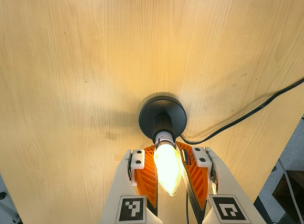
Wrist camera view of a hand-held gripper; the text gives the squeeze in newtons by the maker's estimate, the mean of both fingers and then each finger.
{"total": 24.3, "left": 20.7, "right": 27.8}